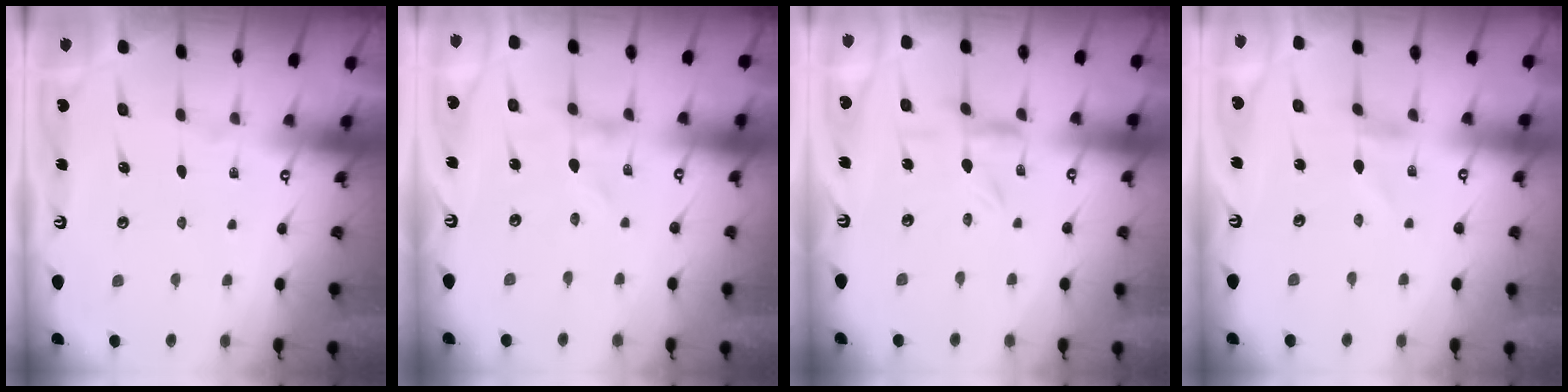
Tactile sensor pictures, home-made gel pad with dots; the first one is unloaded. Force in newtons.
{"total": 0.0}
{"total": 1.8, "press": 1.8, "slide": 0.3}
{"total": 0.7, "press": 0.7, "slide": 0.2}